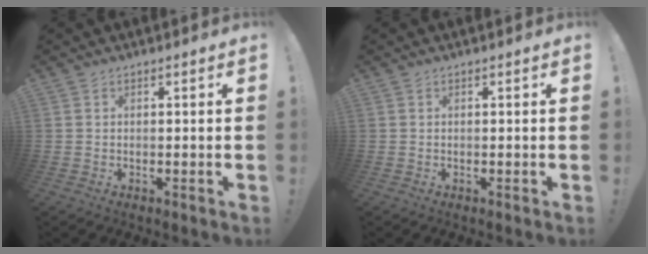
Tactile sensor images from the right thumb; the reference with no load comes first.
{"total": 0.0}